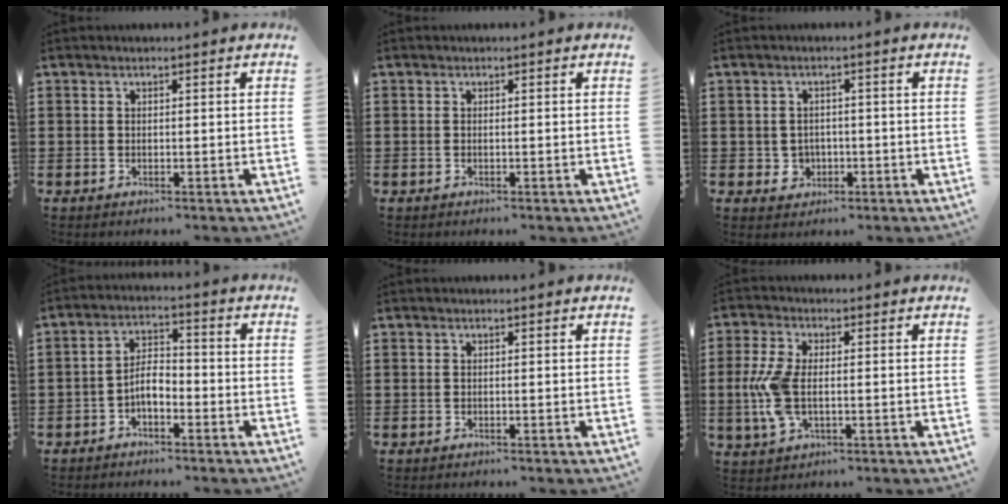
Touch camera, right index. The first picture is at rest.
{"total": 0.0}
{"total": 2.3, "force": [-0.5, 2.2, 0.6], "torque": [-0.022, 0.006, -0.014]}
{"total": 4.1, "force": [-1.9, 1.9, 3.1], "torque": [-0.070, 0.005, -0.041]}
{"total": 0.0}
{"total": 7.2, "force": [-0.5, 3.4, 6.3], "torque": [-0.157, -0.008, -0.017]}